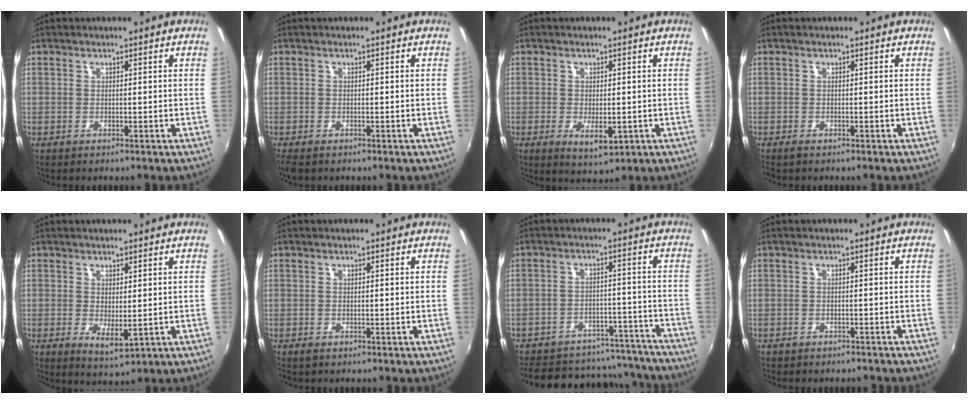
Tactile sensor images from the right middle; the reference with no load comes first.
{"total": 2.6, "force": [-1.8, 1.1, 1.5], "torque": [-0.030, -0.015, -0.029]}
{"total": 4.6, "force": [-1.2, 2.1, 3.9], "torque": [-0.068, -0.016, -0.015]}
{"total": 0.9, "force": [-0.7, 0.2, 0.4], "torque": [-0.008, -0.005, -0.014]}
{"total": 3.6, "force": [0.0, 1.4, 3.3], "torque": [-0.055, -0.014, 0.006]}
{"total": 0.7, "force": [-0.5, 0.4, 0.3], "torque": [-0.007, -0.004, -0.010]}
{"total": 23.5, "force": [-20.5, 8.9, 7.5], "torque": [-0.155, 0.046, -0.242]}
{"total": 3.6, "force": [-3.2, 1.2, 1.0], "torque": [-0.025, -0.011, -0.042]}